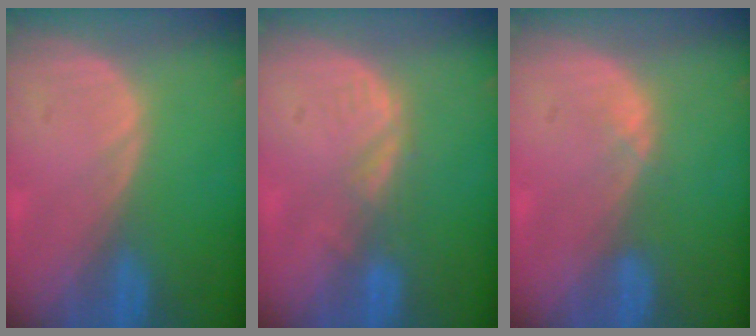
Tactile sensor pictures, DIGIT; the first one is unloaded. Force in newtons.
{"total": 2.8, "press": 2.2, "slide": 1.7}
{"total": 1.3, "press": 1.1, "slide": 0.8}